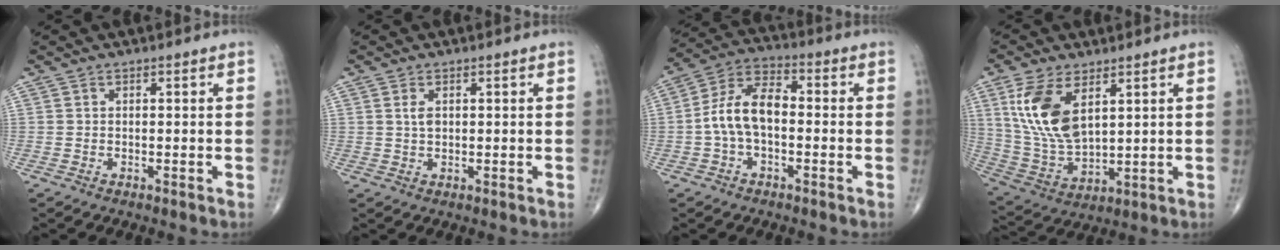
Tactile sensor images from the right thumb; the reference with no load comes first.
{"total": 2.1, "force": [0.6, 1.2, 1.6], "torque": [-0.029, -0.001, 0.014]}
{"total": 10.1, "force": [-1.1, 5.4, 8.4], "torque": [-0.161, 0.038, -0.028]}
{"total": 13.8, "force": [5.3, 6.9, 10.6], "torque": [-0.213, -0.019, 0.120]}